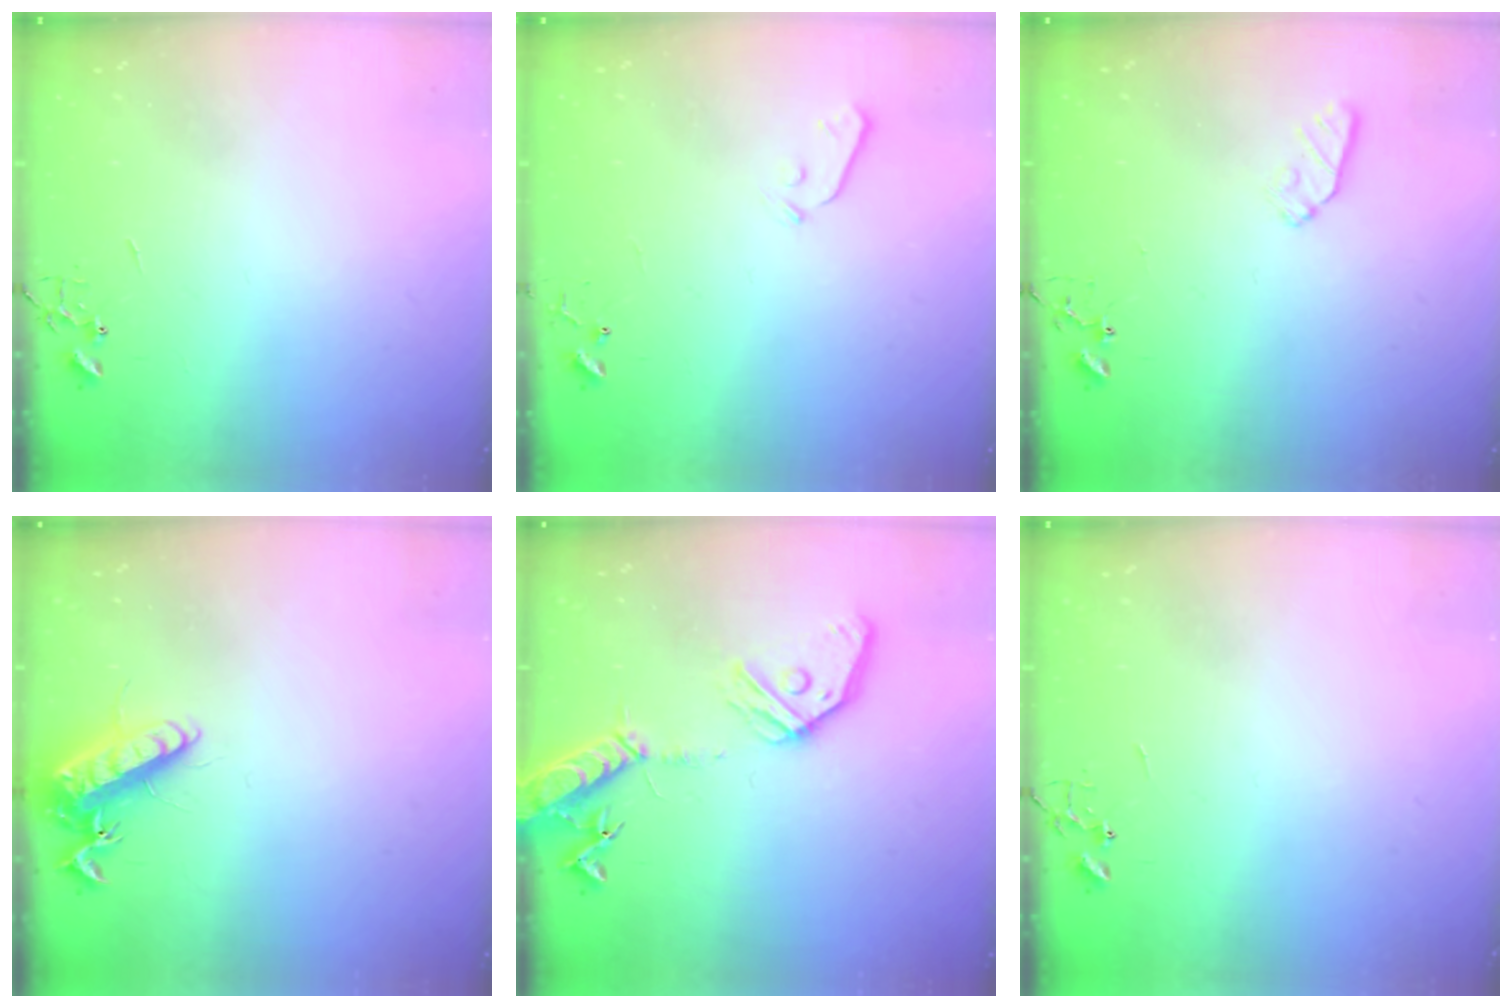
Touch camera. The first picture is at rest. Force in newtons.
{"total": 3.6, "press": 3.6, "slide": 0.6}
{"total": 6.1, "press": 6.1, "slide": 0.8}
{"total": 14.3, "press": 14.1, "slide": 2.1}
{"total": 16.6, "press": 16.2, "slide": 3.2}
{"total": 0.0}